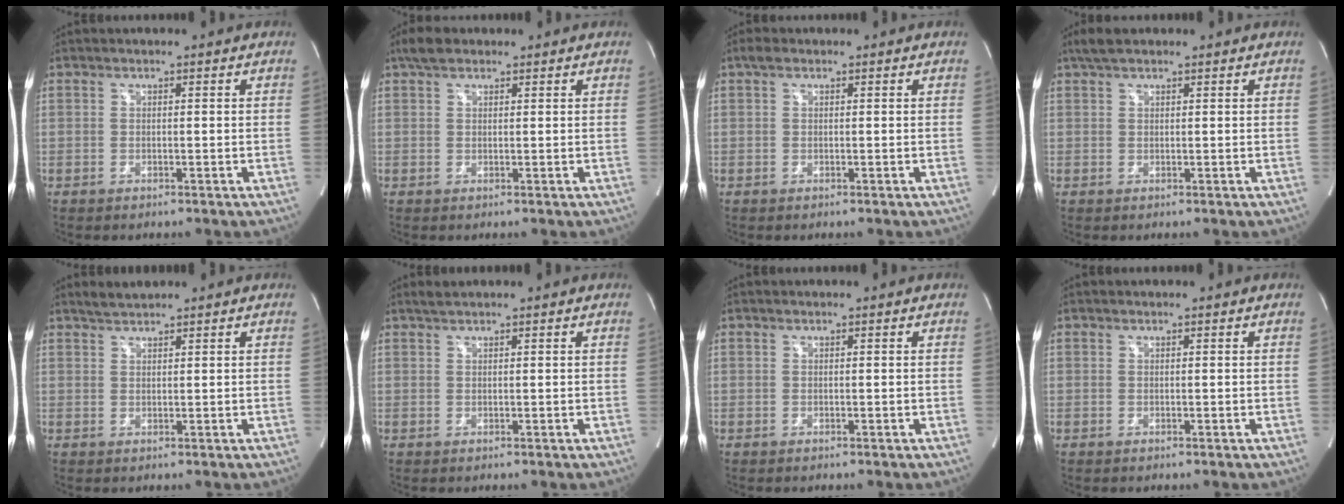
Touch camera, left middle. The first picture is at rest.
{"total": 2.9, "force": [2.1, 1.5, 1.4], "torque": [-0.030, 0.018, 0.038]}
{"total": 1.2, "force": [0.7, 0.6, 0.7], "torque": [-0.017, 0.018, 0.012]}
{"total": 2.9, "force": [2.2, 1.0, 1.6], "torque": [-0.036, 0.019, 0.042]}
{"total": 1.9, "force": [1.8, 0.2, 0.5], "torque": [-0.015, 0.009, 0.039]}
{"total": 1.0, "force": [0.9, -0.1, 0.4], "torque": [-0.011, 0.009, 0.022]}
{"total": 0.0}
{"total": 0.0}